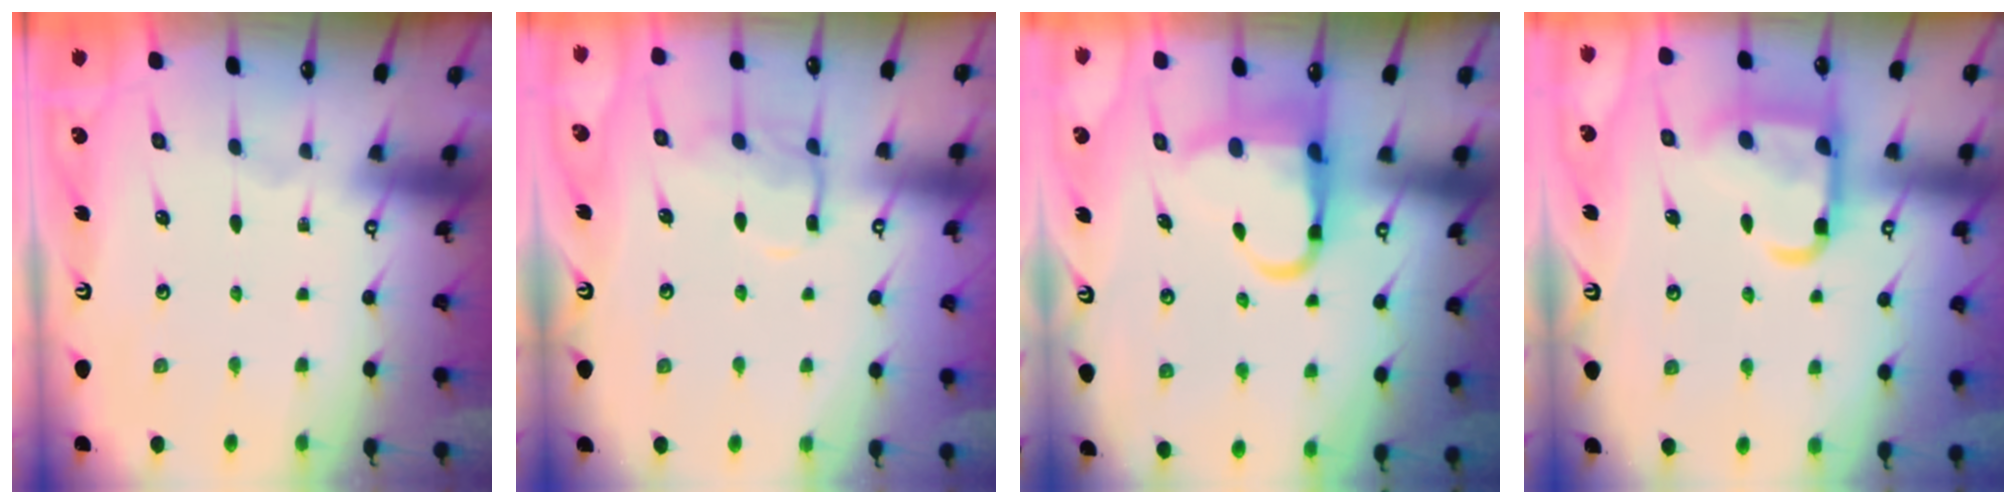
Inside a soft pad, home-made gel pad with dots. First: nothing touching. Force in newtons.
{"total": 10.6, "press": 10.6, "slide": 0.7}
{"total": 9.4, "press": 9.2, "slide": 2.0}
{"total": 14.5, "press": 14.5, "slide": 1.4}